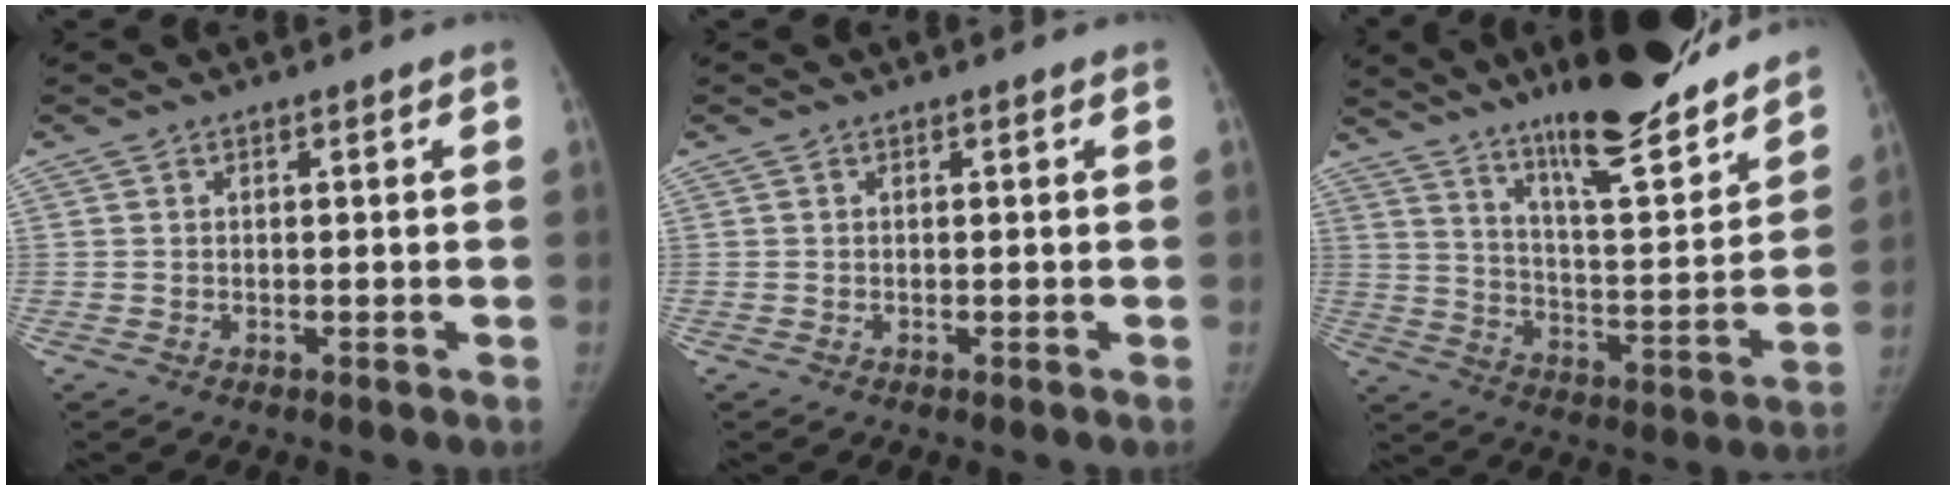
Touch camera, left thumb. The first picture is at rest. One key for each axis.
{"total": 0.0}
{"total": 22.7, "fx": 17.9, "fy": 3.8, "fz": 13.5, "tx": -0.178, "ty": -0.095, "tz": 0.282}